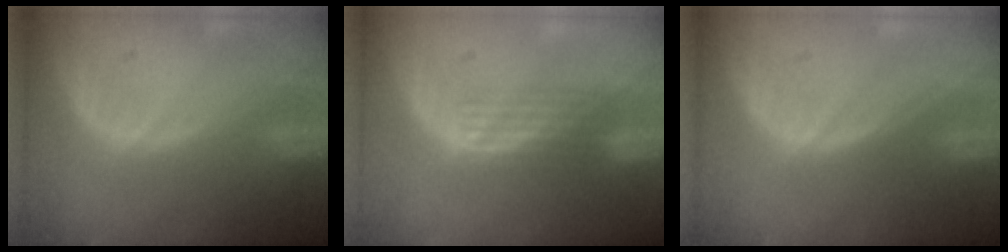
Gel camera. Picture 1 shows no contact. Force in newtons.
{"total": 2.9, "press": 2.8, "slide": 1.0}
{"total": 0.0}